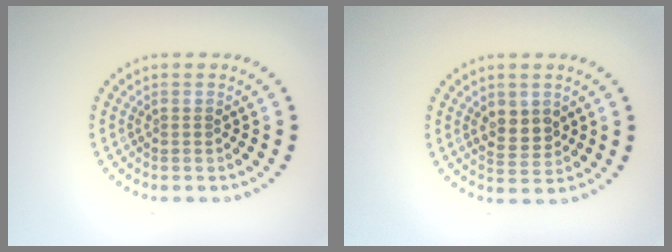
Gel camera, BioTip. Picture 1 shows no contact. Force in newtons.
{"total": 2.6, "press": 2.5, "slide": 0.7}